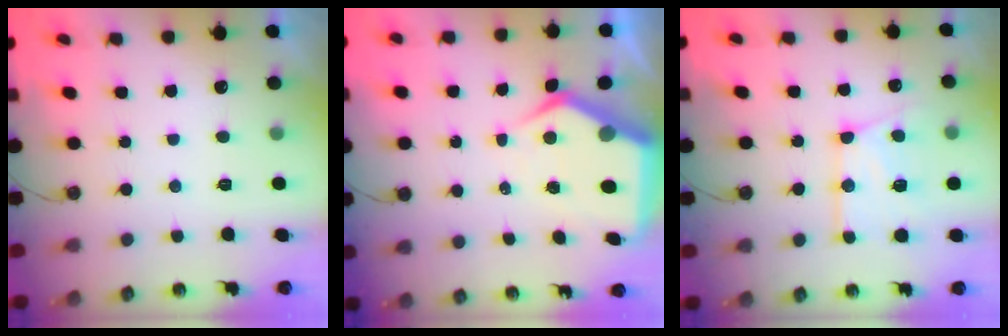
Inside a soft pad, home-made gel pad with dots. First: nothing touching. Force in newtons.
{"total": 9.4, "press": 9.3, "slide": 1.1}
{"total": 16.9, "press": 16.8, "slide": 1.6}